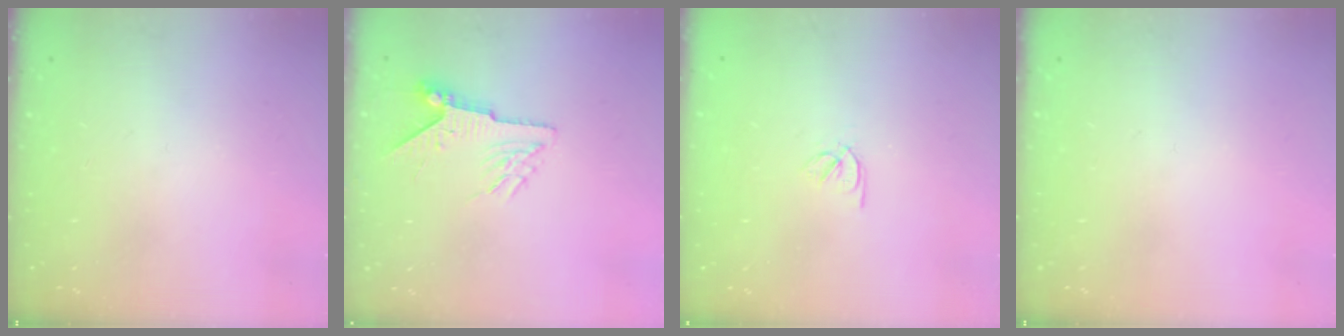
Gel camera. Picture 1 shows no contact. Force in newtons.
{"total": 6.8, "press": 6.7, "slide": 1.1}
{"total": 2.5, "press": 2.4, "slide": 0.7}
{"total": 0.0}